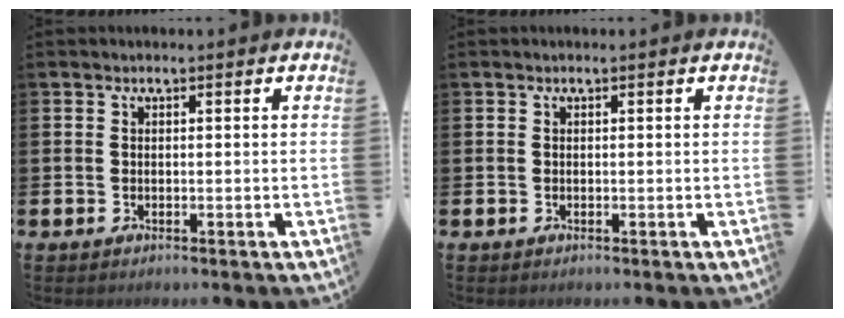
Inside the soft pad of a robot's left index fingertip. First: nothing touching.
{"total": 0.0}